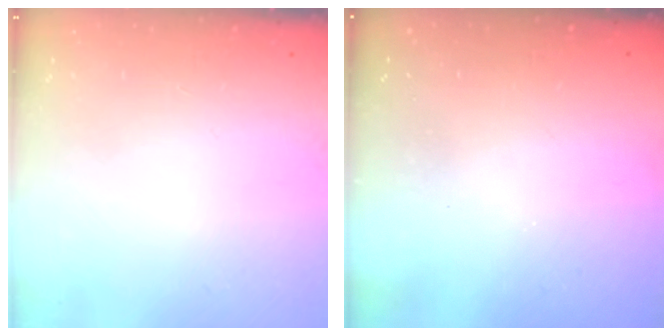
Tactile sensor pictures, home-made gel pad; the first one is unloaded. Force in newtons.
{"total": 3.1, "press": 3.0, "slide": 0.8}